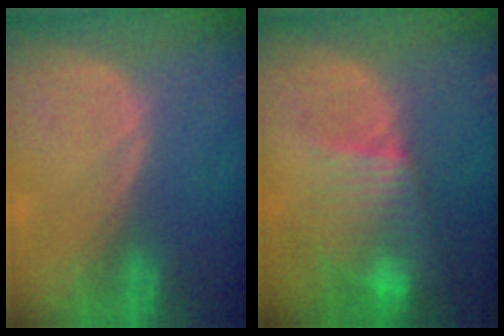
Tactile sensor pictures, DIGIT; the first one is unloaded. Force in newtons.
{"total": 7.5, "press": 7.0, "slide": 2.8}